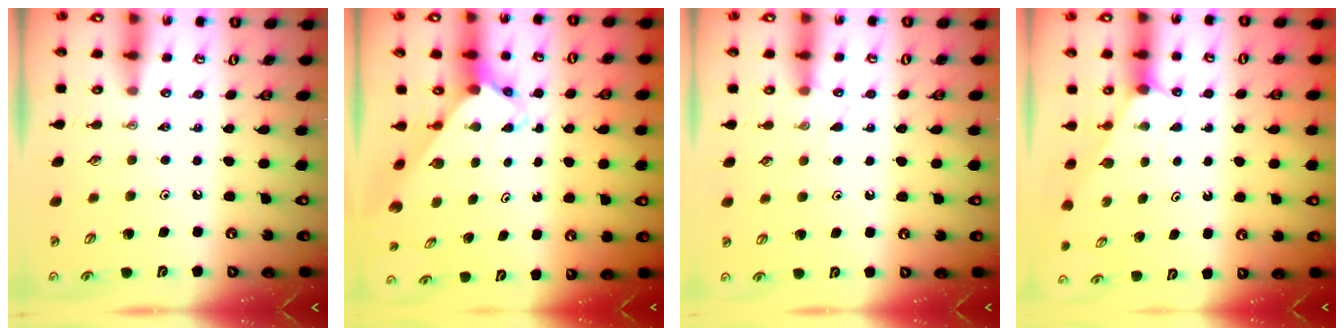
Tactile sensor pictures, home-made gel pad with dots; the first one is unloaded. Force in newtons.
{"total": 2.8, "press": 2.8, "slide": 0.2}
{"total": 4.2, "press": 4.2, "slide": 0.5}
{"total": 2.0, "press": 2.0, "slide": 0.3}